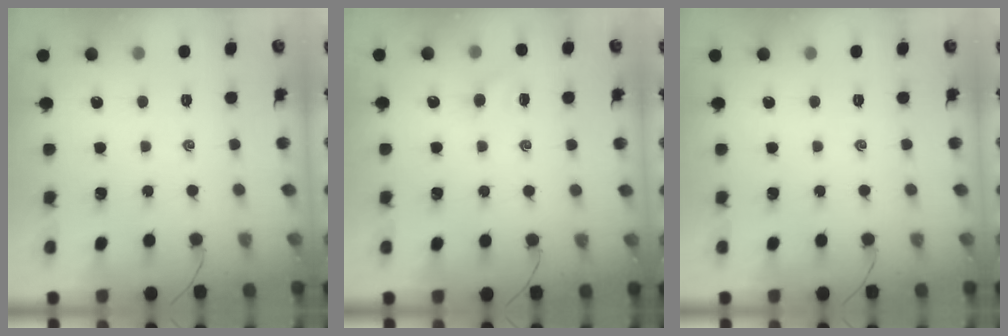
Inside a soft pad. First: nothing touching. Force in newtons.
{"total": 3.6, "press": 3.4, "slide": 1.3}
{"total": 0.0}